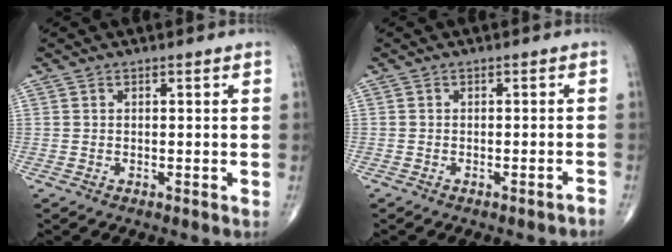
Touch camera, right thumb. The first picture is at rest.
{"total": 1.1, "force": [-1.0, 0.1, 0.4], "torque": [-0.007, 0.008, -0.014]}